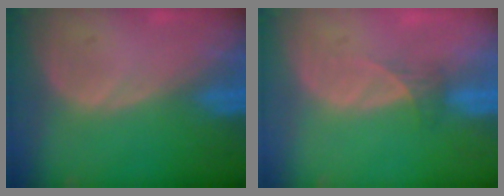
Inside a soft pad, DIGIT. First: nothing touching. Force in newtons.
{"total": 1.6, "press": 1.3, "slide": 0.9}